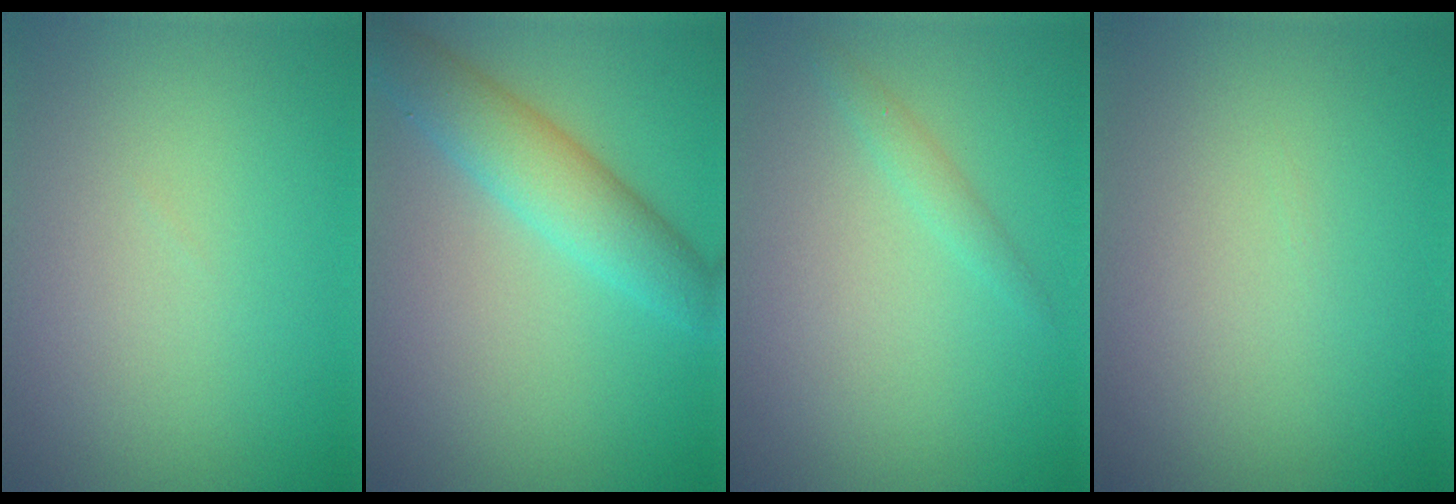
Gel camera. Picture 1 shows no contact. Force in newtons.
{"total": 4.8, "press": 4.8, "slide": 0.0}
{"total": 1.1, "press": 1.1, "slide": 0.0}
{"total": 0.0}